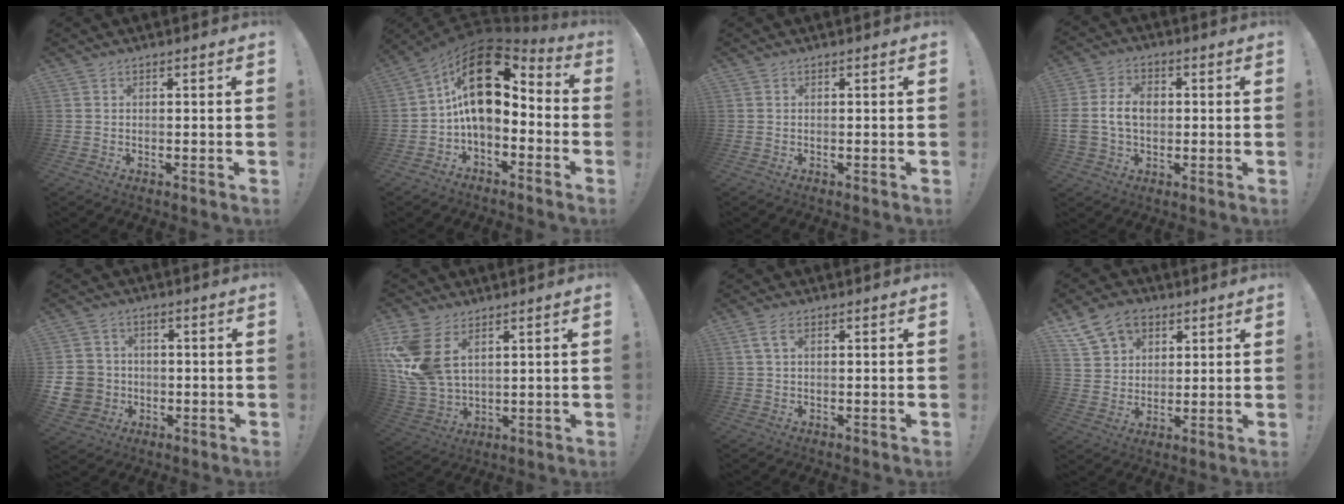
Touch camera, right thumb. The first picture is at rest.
{"total": 18.6, "force": [4.2, 10.7, 14.7], "torque": [-0.251, -0.017, 0.079]}
{"total": 0.0}
{"total": 11.4, "force": [0.2, 8.2, 7.9], "torque": [-0.161, 0.002, 0.004]}
{"total": 10.3, "force": [-2.3, 9.5, 3.4], "torque": [-0.078, 0.021, -0.037]}
{"total": 15.2, "force": [5.5, 9.6, 10.4], "torque": [-0.213, -0.035, 0.104]}
{"total": 3.6, "force": [1.4, 1.8, 2.8], "torque": [-0.048, 0.002, 0.024]}
{"total": 12.8, "force": [7.0, 9.4, 5.1], "torque": [-0.077, -0.033, 0.139]}